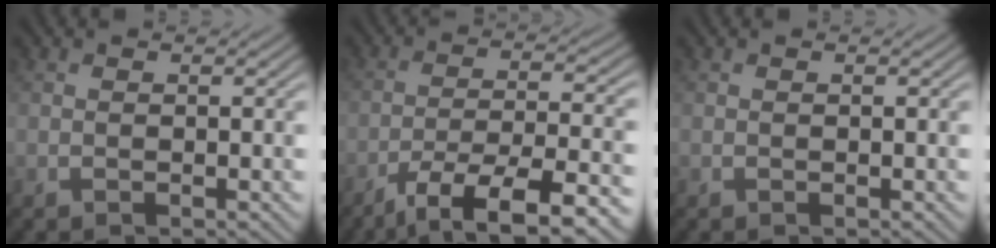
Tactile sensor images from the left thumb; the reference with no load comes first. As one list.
[{"total": 10.7, "force": [-7.1, 2.6, 7.5], "torque": [-0.135, -0.005, -0.110]}, {"total": 0.0}]